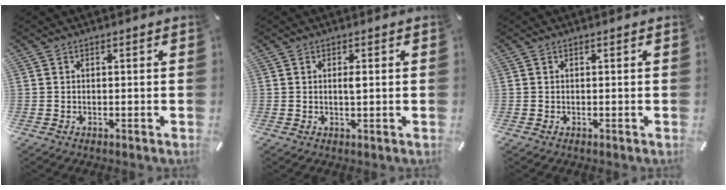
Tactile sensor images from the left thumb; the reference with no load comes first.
{"total": 1.7, "force": [0.3, 0.4, 1.6], "torque": [-0.033, 0.001, 0.003]}
{"total": 0.0}